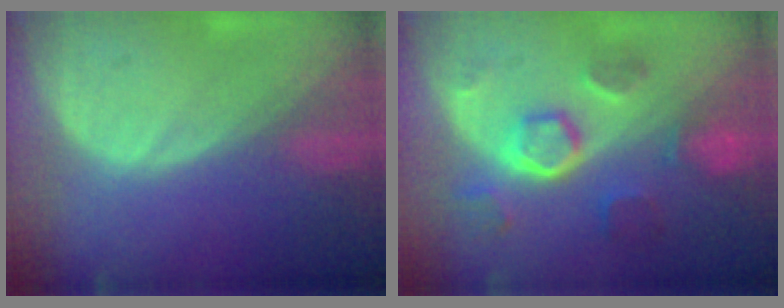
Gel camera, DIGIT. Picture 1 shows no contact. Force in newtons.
{"total": 8.6, "press": 7.7, "slide": 3.8}